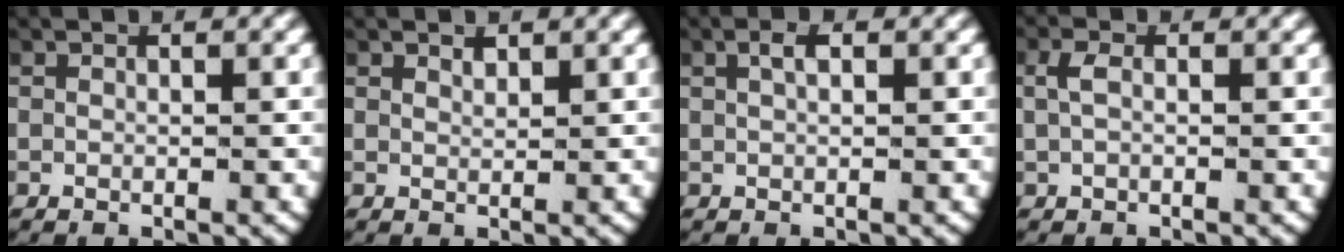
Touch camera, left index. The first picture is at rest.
{"total": 0.8, "force": [0.8, 0.0, 0.3], "torque": [-0.004, -0.010, 0.020]}
{"total": 1.5, "force": [0.6, 0.6, 1.2], "torque": [-0.023, 0.001, 0.012]}
{"total": 1.2, "force": [0.1, 0.5, 1.1], "torque": [-0.037, -0.003, 0.006]}